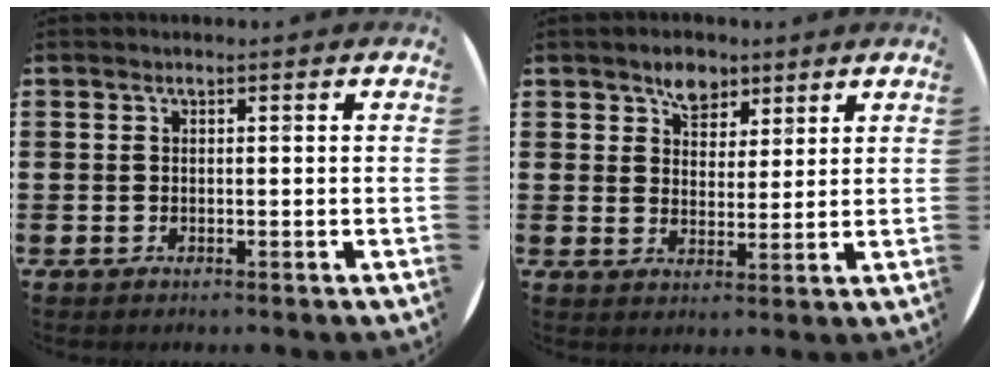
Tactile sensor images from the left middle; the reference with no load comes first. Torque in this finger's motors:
{"motor_torque": [0.00, 0.01, 0.06, 0.03]}